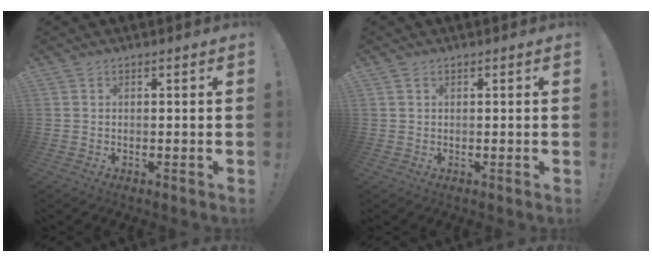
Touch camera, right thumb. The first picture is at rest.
{"total": 0.7, "force": [0.5, 0.4, 0.2], "torque": [0.000, -0.001, 0.009]}